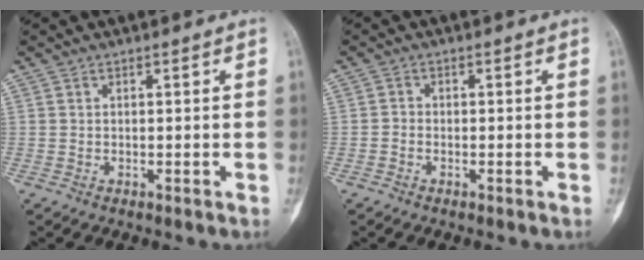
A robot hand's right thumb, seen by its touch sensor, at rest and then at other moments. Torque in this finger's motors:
{"motor_torque": [0.03, 0.03, -0.23, 0.22, -0.11]}